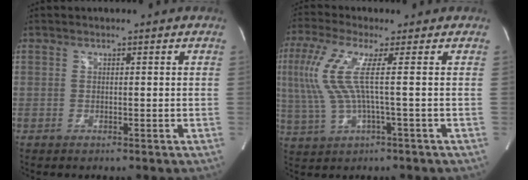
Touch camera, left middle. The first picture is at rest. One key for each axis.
{"total": 9.2, "fx": 1.3, "fy": 0.3, "fz": 9.1, "tx": -0.218, "ty": 0.010, "tz": 0.026}